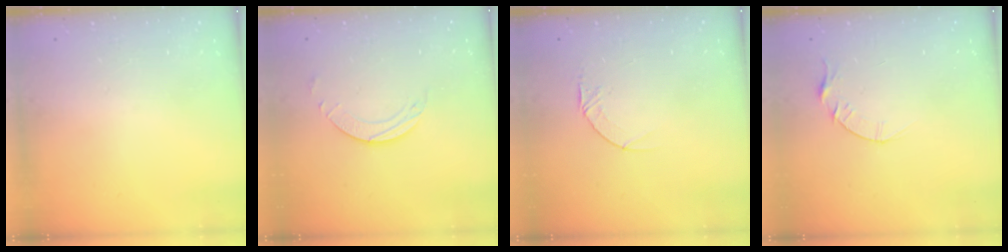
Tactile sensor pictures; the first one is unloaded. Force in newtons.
{"total": 2.0, "press": 1.9, "slide": 0.3}
{"total": 4.1, "press": 4.1, "slide": 0.4}
{"total": 4.1, "press": 4.0, "slide": 0.5}